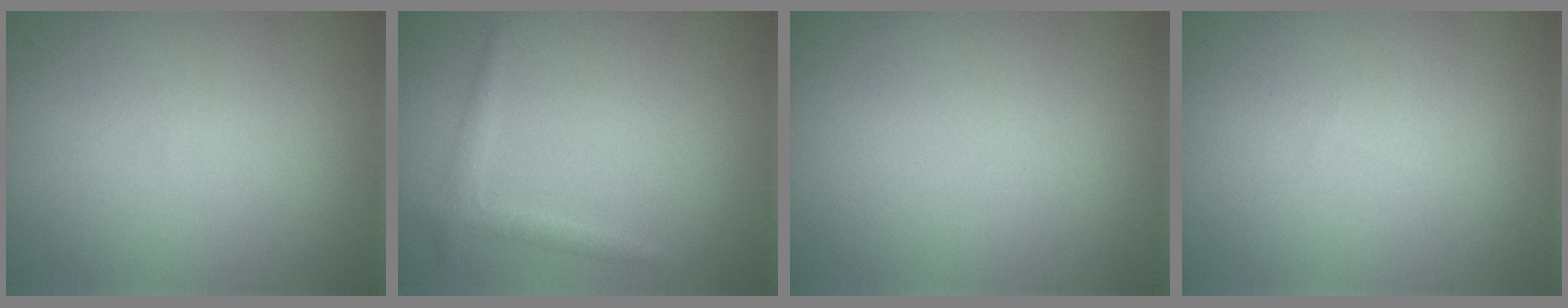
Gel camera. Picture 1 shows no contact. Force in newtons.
{"total": 1.5, "press": 1.5, "slide": 0.1}
{"total": 0.0}
{"total": 0.0}